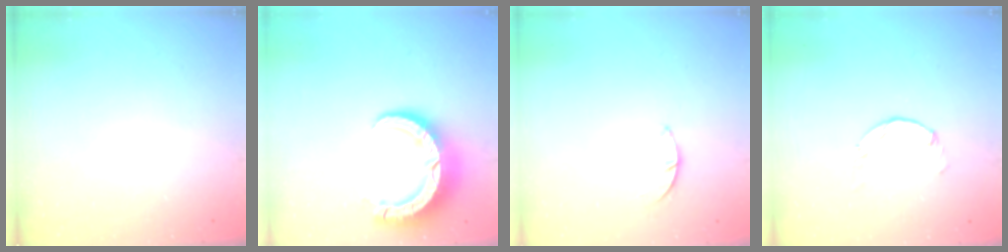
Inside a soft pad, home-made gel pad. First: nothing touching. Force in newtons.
{"total": 9.9, "press": 9.8, "slide": 1.0}
{"total": 1.4, "press": 1.4, "slide": 0.3}
{"total": 1.5, "press": 1.5, "slide": 0.2}